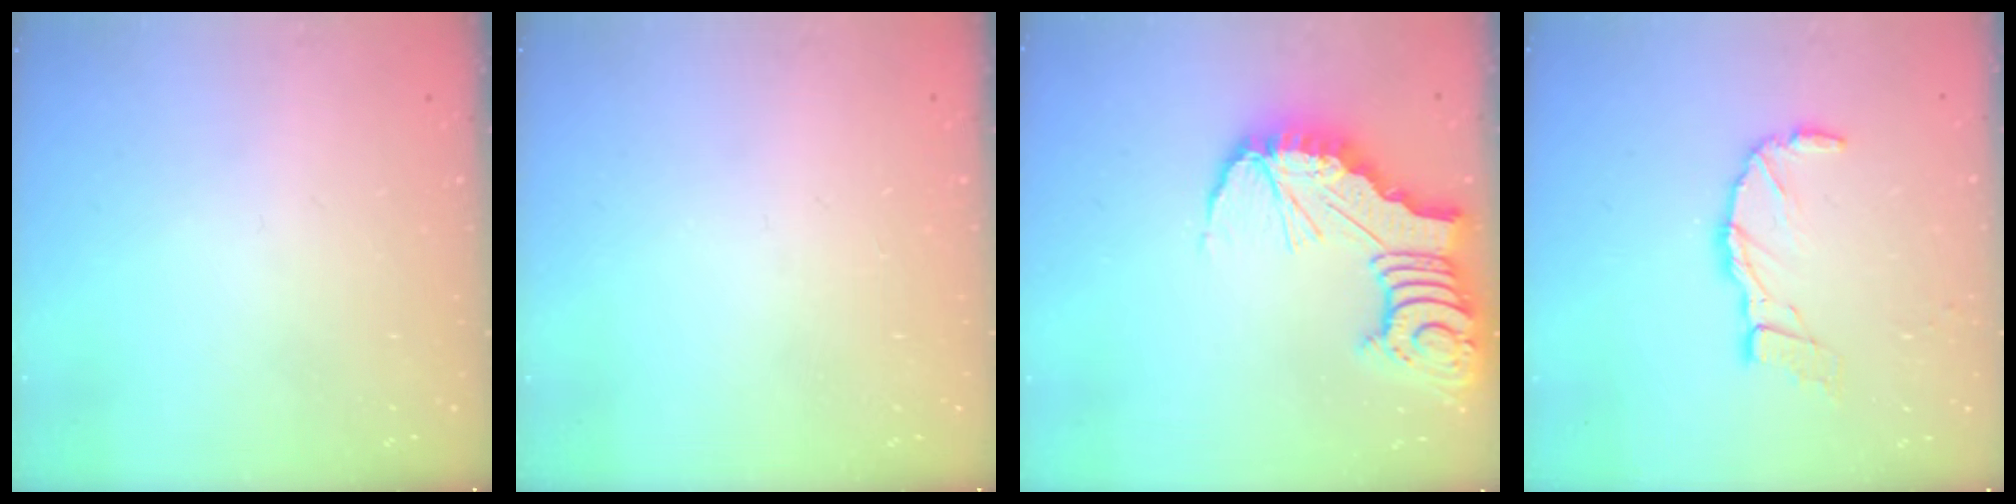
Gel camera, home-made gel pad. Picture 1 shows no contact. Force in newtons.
{"total": 1.6, "press": 1.5, "slide": 0.5}
{"total": 13.6, "press": 13.5, "slide": 1.6}
{"total": 10.3, "press": 10.3, "slide": 1.2}